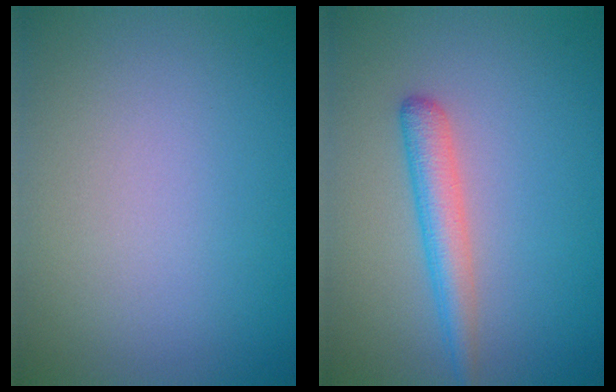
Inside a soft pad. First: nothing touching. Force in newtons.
{"total": 2.9, "press": 2.9, "slide": 0.1}